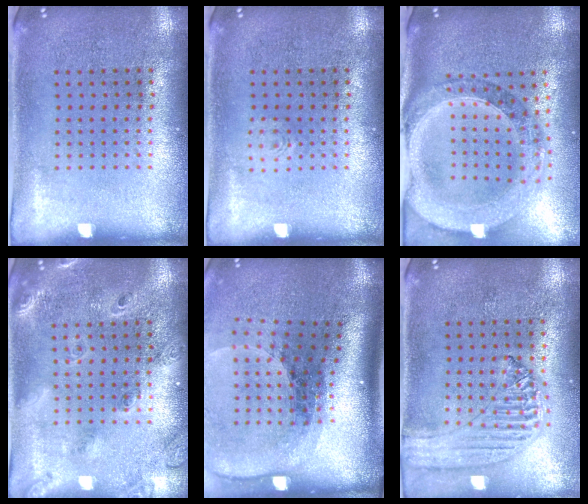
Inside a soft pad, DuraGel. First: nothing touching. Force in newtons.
{"total": 0.6, "press": 0.6, "slide": 0.1}
{"total": 1.9, "press": 1.8, "slide": 0.7}
{"total": 1.7, "press": 1.6, "slide": 0.6}
{"total": 2.6, "press": 1.9, "slide": 1.8}
{"total": 1.2, "press": 1.2, "slide": 0.1}